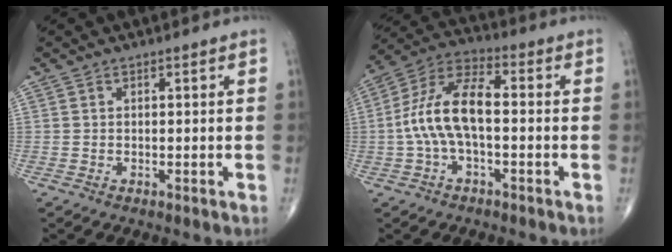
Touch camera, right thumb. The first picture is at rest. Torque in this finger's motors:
{"motor_torque": [0.41, 0.33, 1.45, -0.13, 0.15]}